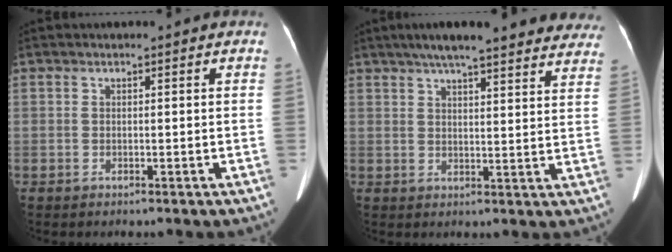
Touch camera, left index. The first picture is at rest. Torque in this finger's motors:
{"motor_torque": [0.99, -1.15, 0.38, 0.13]}